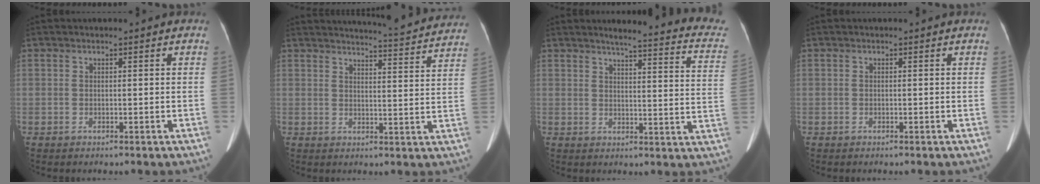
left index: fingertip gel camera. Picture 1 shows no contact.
{"total": 16.6, "force": [16.0, 0.2, 4.4], "torque": [-0.065, -0.047, 0.183]}
{"total": 19.9, "force": [18.2, 1.5, 7.8], "torque": [-0.083, -0.064, 0.188]}
{"total": 0.0}